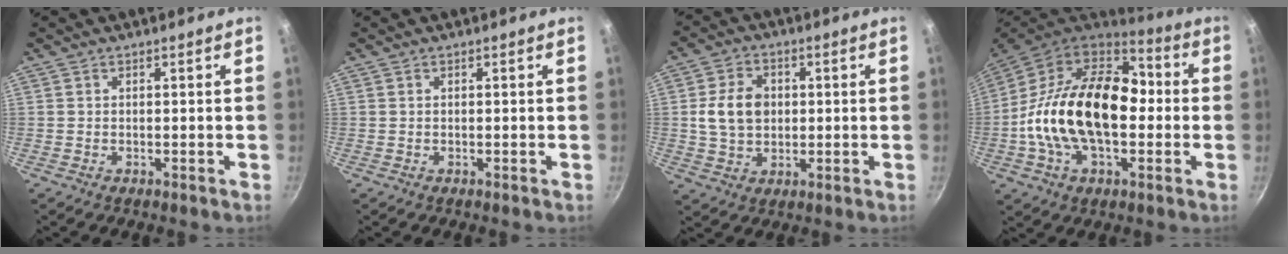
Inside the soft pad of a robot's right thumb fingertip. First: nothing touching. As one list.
[{"total": 0.0}, {"total": 9.0, "force": [0.9, 6.9, 5.8], "torque": [-0.087, 0.007, 0.012]}, {"total": 25.9, "force": [-1.3, 15.9, 20.4], "torque": [-0.335, 0.041, -0.034]}]